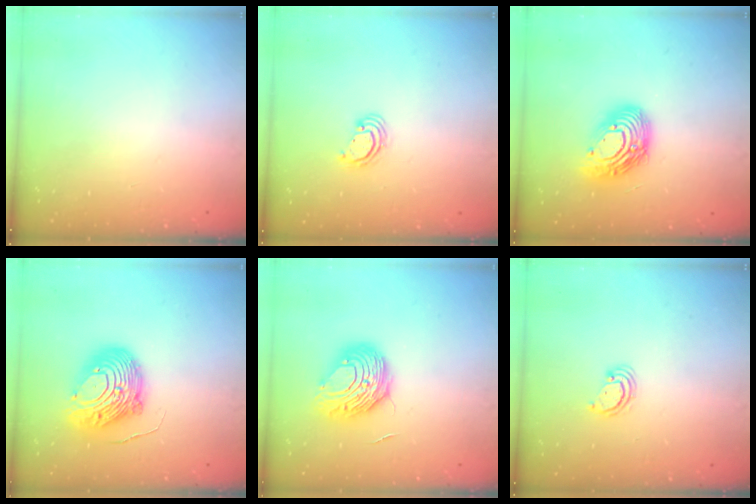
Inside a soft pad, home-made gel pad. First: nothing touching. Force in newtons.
{"total": 2.6, "press": 2.6, "slide": 0.1}
{"total": 14.9, "press": 14.9, "slide": 1.3}
{"total": 13.5, "press": 13.4, "slide": 1.4}
{"total": 9.6, "press": 9.5, "slide": 0.7}
{"total": 3.2, "press": 3.1, "slide": 0.3}